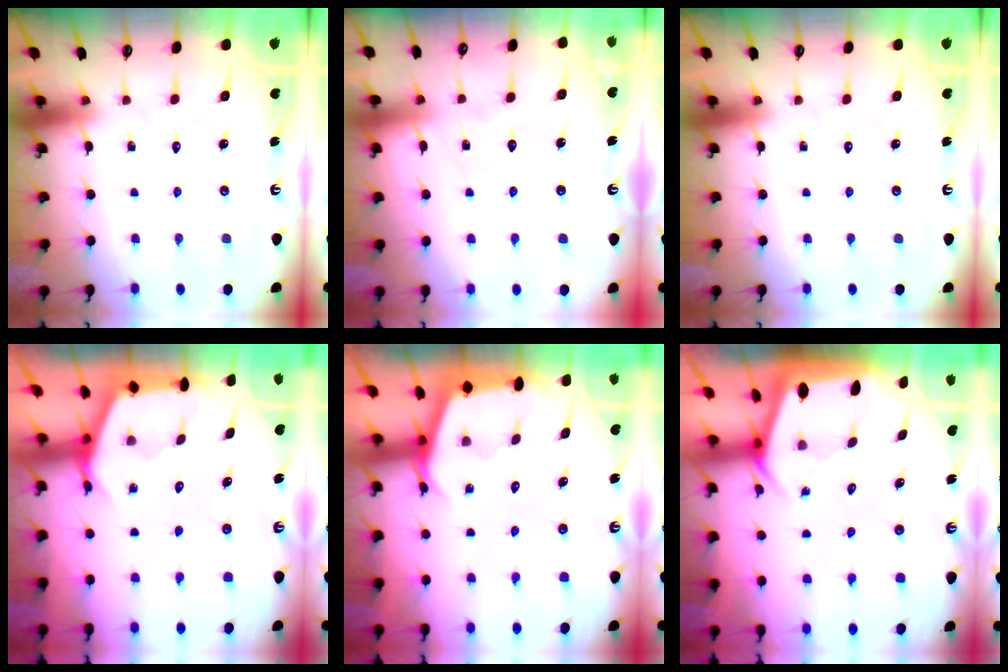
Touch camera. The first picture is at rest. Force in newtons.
{"total": 6.6, "press": 6.5, "slide": 0.8}
{"total": 0.0}
{"total": 2.7, "press": 2.7, "slide": 0.4}
{"total": 2.6, "press": 2.5, "slide": 0.4}
{"total": 1.9, "press": 1.9, "slide": 0.1}